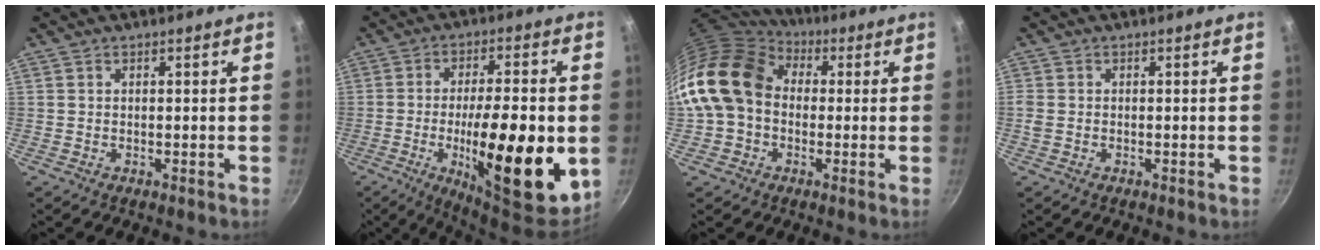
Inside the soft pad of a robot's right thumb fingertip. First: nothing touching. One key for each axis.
{"total": 21.7, "fx": -4.5, "fy": 6.6, "fz": 20.2, "tx": -0.295, "ty": 0.008, "tz": -0.063}
{"total": 16.9, "fx": 1.3, "fy": 13.2, "fz": 10.5, "tx": -0.183, "ty": 0.034, "tz": 0.010}
{"total": 1.1, "fx": -0.3, "fy": 0.9, "fz": 0.7, "tx": -0.017, "ty": -0.001, "tz": -0.005}